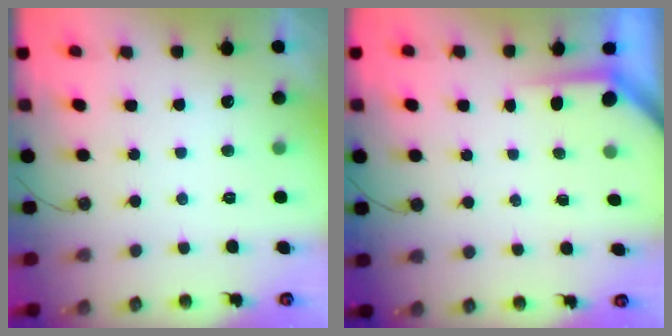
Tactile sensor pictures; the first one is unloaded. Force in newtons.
{"total": 3.4, "press": 3.4, "slide": 0.3}